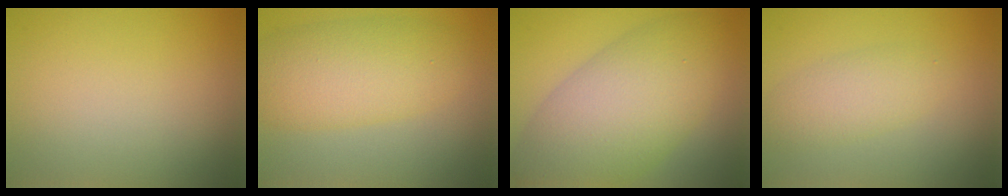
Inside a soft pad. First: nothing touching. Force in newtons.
{"total": 6.5, "press": 6.5, "slide": 0.2}
{"total": 9.9, "press": 9.9, "slide": 0.4}
{"total": 2.8, "press": 2.8, "slide": 0.1}